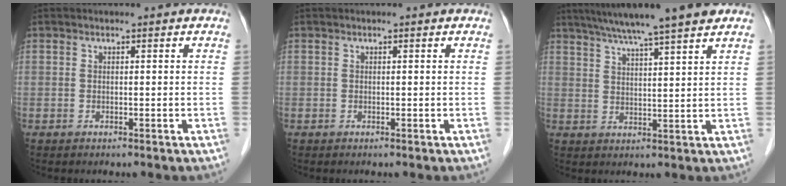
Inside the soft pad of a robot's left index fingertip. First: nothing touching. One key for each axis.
{"total": 0.0}
{"total": 11.4, "fx": 9.2, "fy": -0.6, "fz": 6.7, "tx": -0.110, "ty": 0.020, "tz": 0.132}